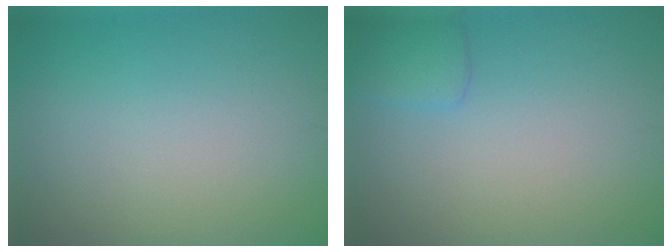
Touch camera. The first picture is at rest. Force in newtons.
{"total": 1.7, "press": 1.7, "slide": 0.1}